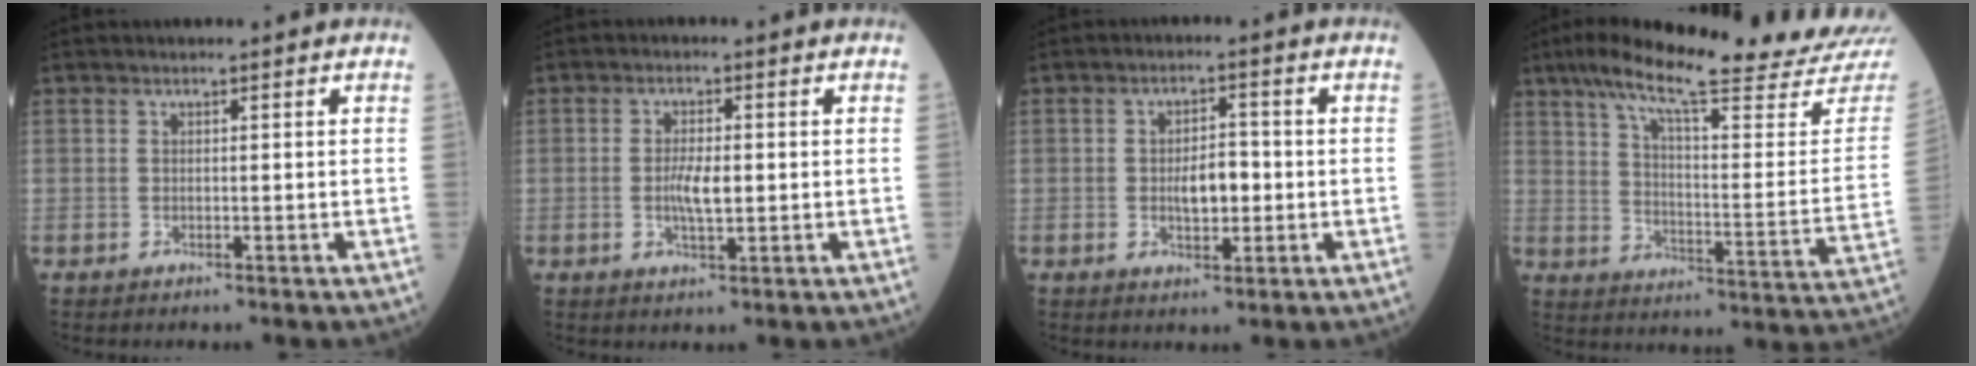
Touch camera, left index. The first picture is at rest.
{"total": 4.1, "force": [-0.3, 1.2, 3.9], "torque": [-0.080, -0.004, -0.007]}
{"total": 4.8, "force": [-0.7, 2.2, 4.2], "torque": [-0.074, 0.004, -0.010]}
{"total": 26.6, "force": [22.8, 0.6, 13.8], "torque": [-0.217, -0.058, 0.304]}